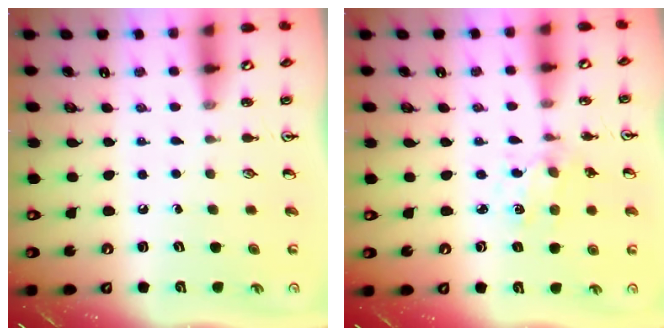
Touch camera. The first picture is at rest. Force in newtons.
{"total": 1.3, "press": 1.3, "slide": 0.1}